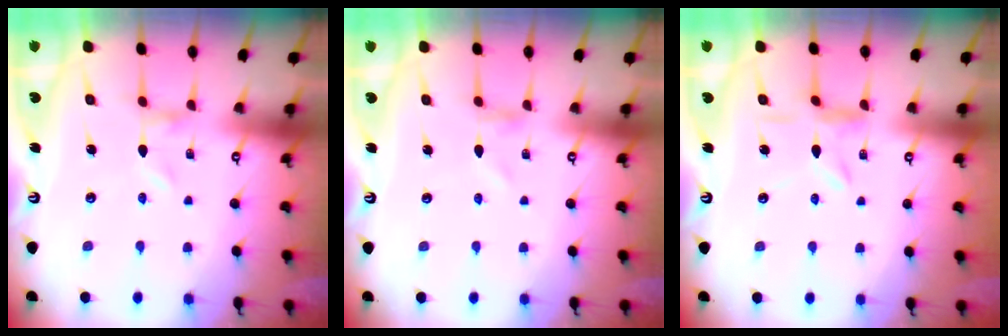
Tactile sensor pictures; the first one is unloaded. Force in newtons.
{"total": 0.7, "press": 0.7, "slide": 0.1}
{"total": 5.4, "press": 5.4, "slide": 0.5}